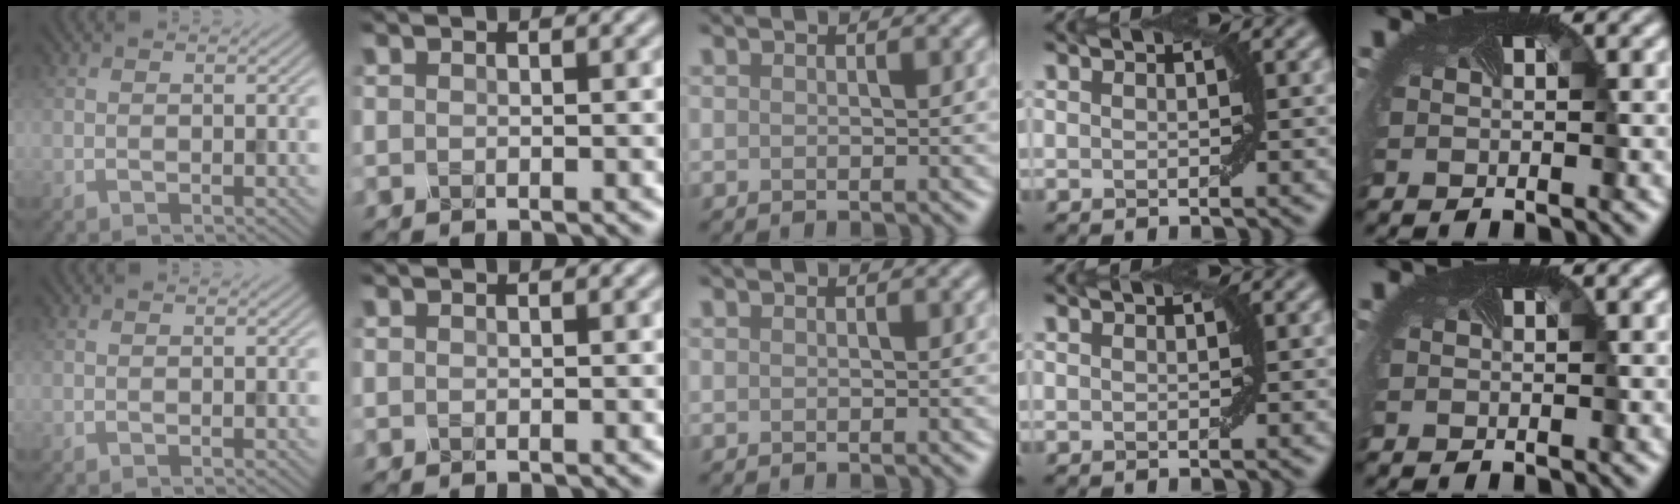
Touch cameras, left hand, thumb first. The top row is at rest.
{}